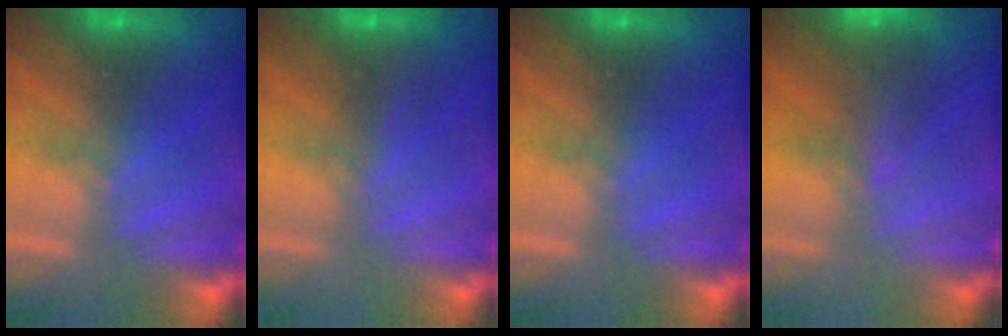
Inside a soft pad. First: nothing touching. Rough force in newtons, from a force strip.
{"total": 3.0}
{"total": 0.0}
{"total": 6.2}